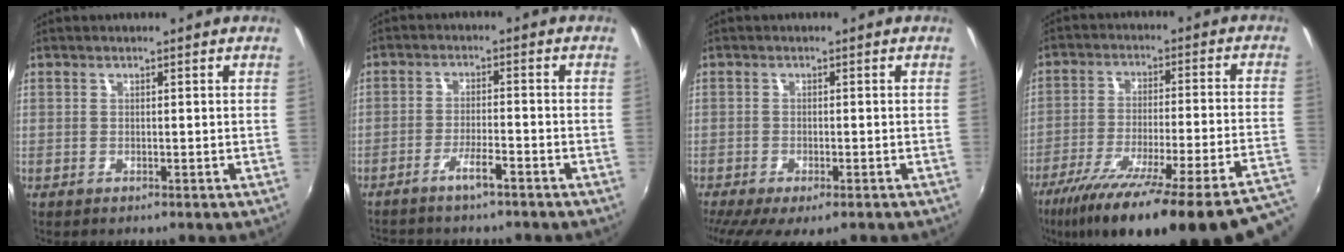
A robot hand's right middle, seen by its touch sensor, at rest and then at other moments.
{"total": 4.3, "force": [-3.6, 0.4, 2.3], "torque": [-0.062, 0.004, -0.066]}
{"total": 8.2, "force": [-5.7, 2.4, 5.3], "torque": [-0.117, -0.039, -0.089]}
{"total": 29.9, "force": [-23.3, 1.8, 18.6], "torque": [-0.274, -0.088, -0.335]}